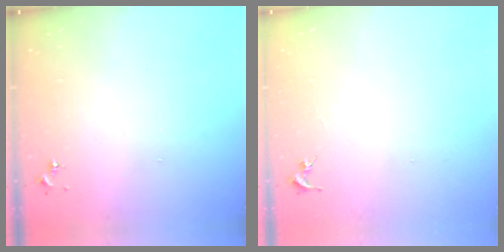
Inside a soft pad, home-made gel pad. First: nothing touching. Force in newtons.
{"total": 0.0}